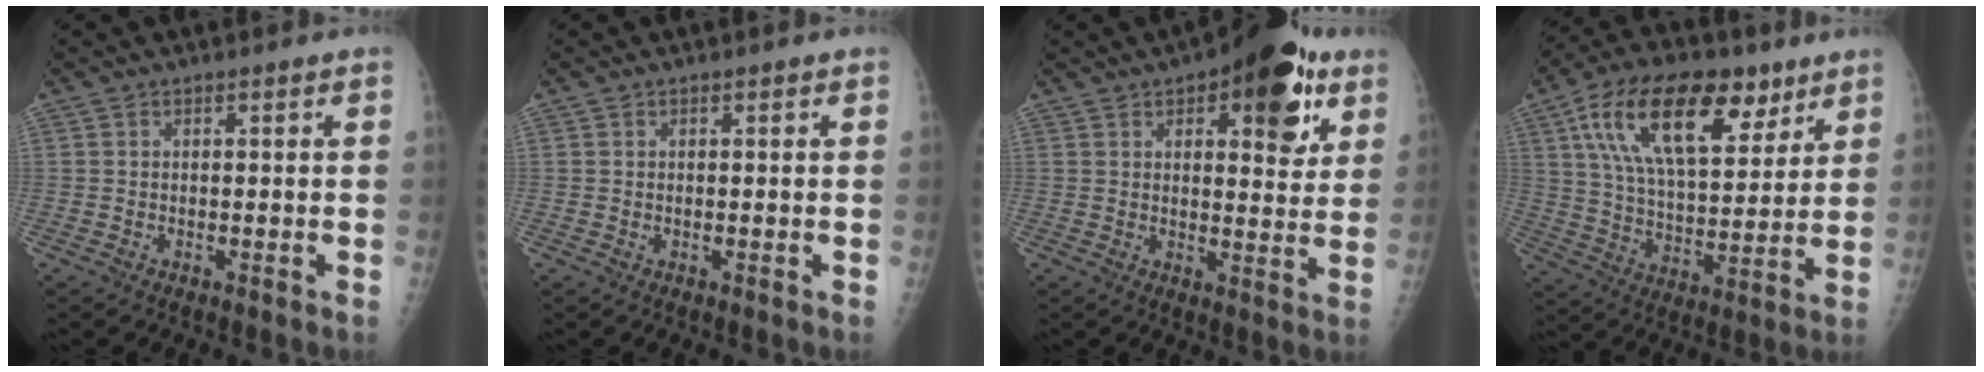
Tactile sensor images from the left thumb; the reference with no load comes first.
{"total": 0.0}
{"total": 15.3, "force": [7.5, 6.6, 11.5], "torque": [-0.100, -0.020, 0.093]}
{"total": 22.3, "force": [10.9, 11.2, 16.0], "torque": [-0.248, -0.021, 0.188]}